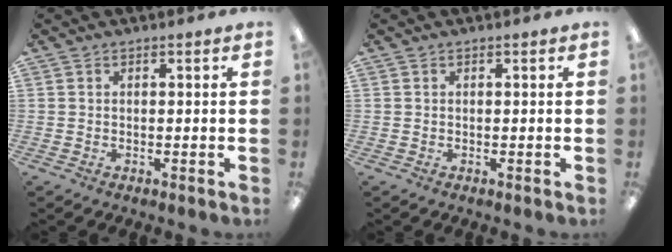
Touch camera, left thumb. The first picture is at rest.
{"total": 0.0}